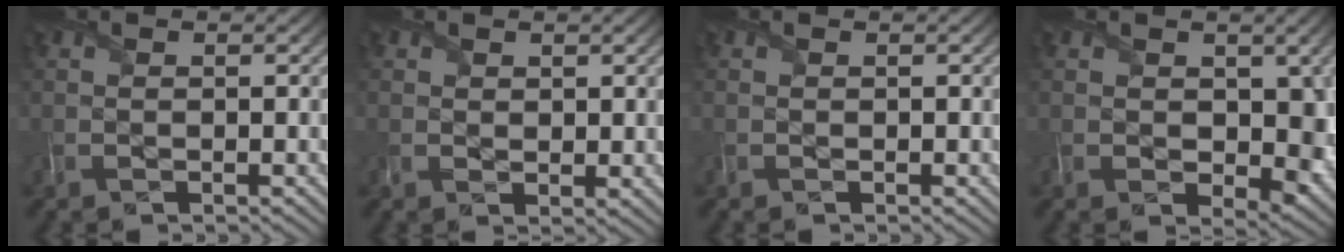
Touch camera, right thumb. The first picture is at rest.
{"total": 1.4, "force": [0.8, 1.1, 0.3], "torque": [-0.003, -0.004, 0.017]}
{"total": 0.0}
{"total": 6.6, "force": [0.0, 4.6, 4.7], "torque": [-0.085, -0.019, 0.003]}